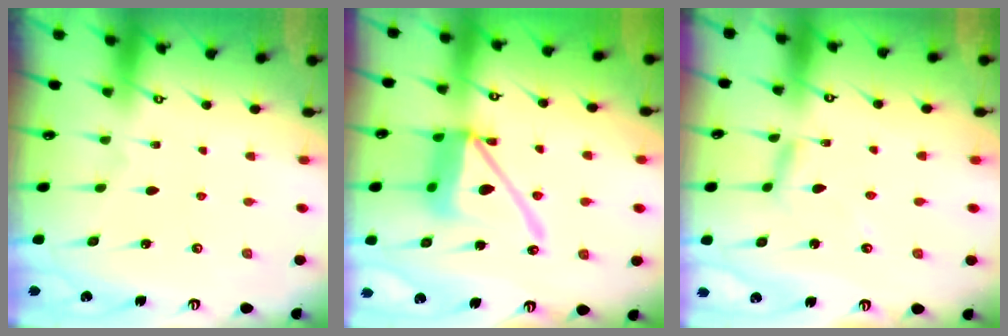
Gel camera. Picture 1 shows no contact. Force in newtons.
{"total": 15.5, "press": 15.4, "slide": 1.9}
{"total": 5.1, "press": 5.1, "slide": 0.4}